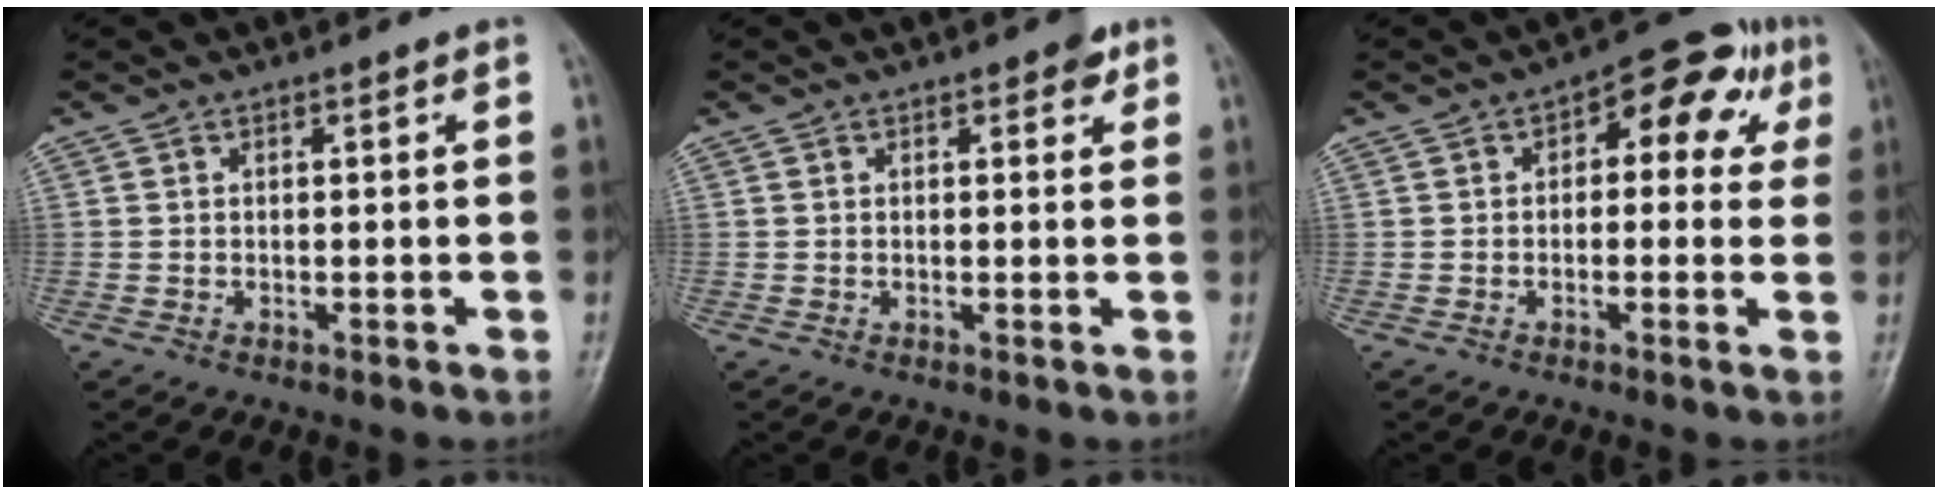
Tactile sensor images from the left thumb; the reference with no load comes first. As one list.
[{"total": 2.2, "force": [1.2, 1.2, 1.4], "torque": [-0.004, -0.003, 0.011]}, {"total": 9.7, "force": [2.8, 5.8, 7.3], "torque": [-0.043, 0.025, 0.023]}]